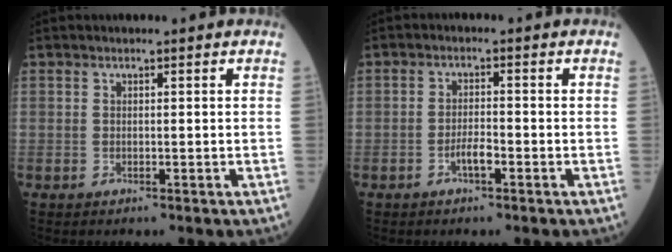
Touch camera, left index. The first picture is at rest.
{"total": 2.5, "force": [-1.4, 0.6, 1.9], "torque": [-0.034, 0.004, -0.029]}